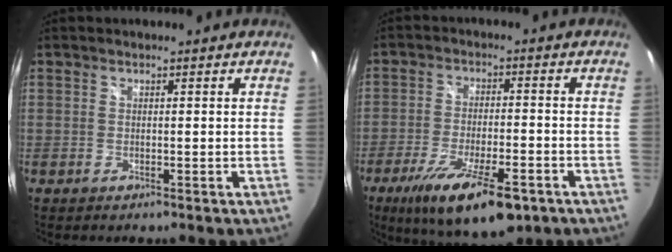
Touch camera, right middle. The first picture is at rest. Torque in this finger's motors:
{"motor_torque": [1.08, -1.05, 0.71, 0.15]}